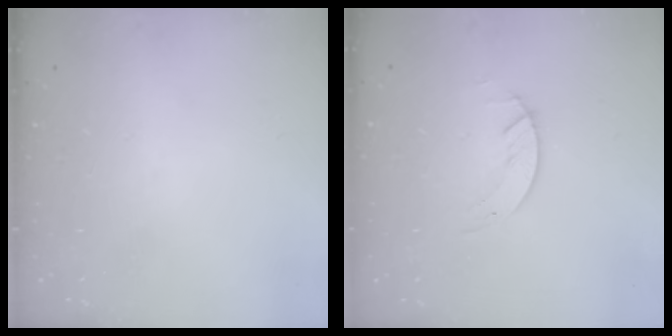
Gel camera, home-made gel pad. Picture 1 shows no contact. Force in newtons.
{"total": 1.2, "press": 1.1, "slide": 0.2}